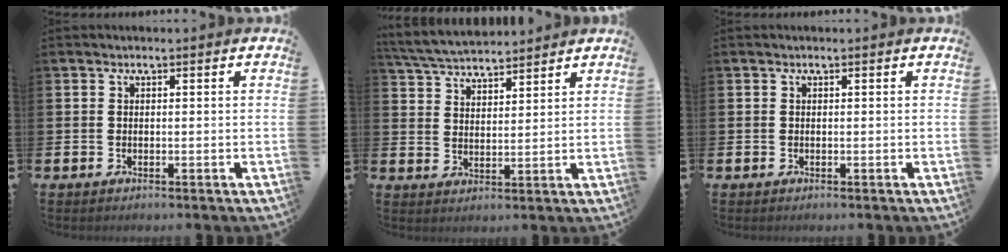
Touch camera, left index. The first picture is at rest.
{"total": 5.2, "force": [5.0, 0.9, 0.7], "torque": [-0.033, -0.025, 0.090]}
{"total": 0.0}